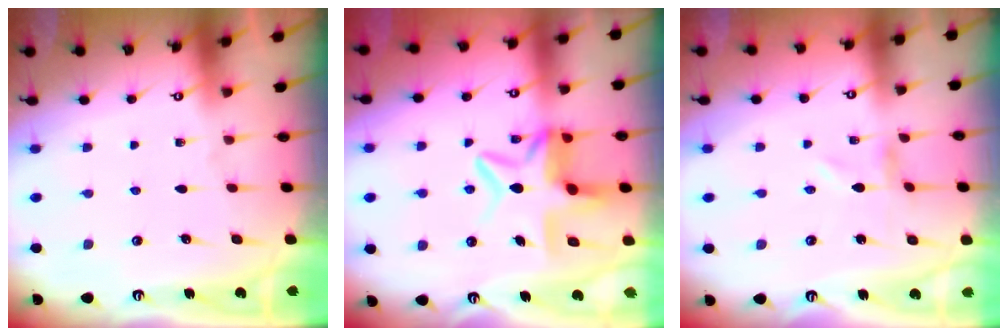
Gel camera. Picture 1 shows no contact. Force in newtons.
{"total": 10.2, "press": 10.2, "slide": 0.9}
{"total": 0.0}